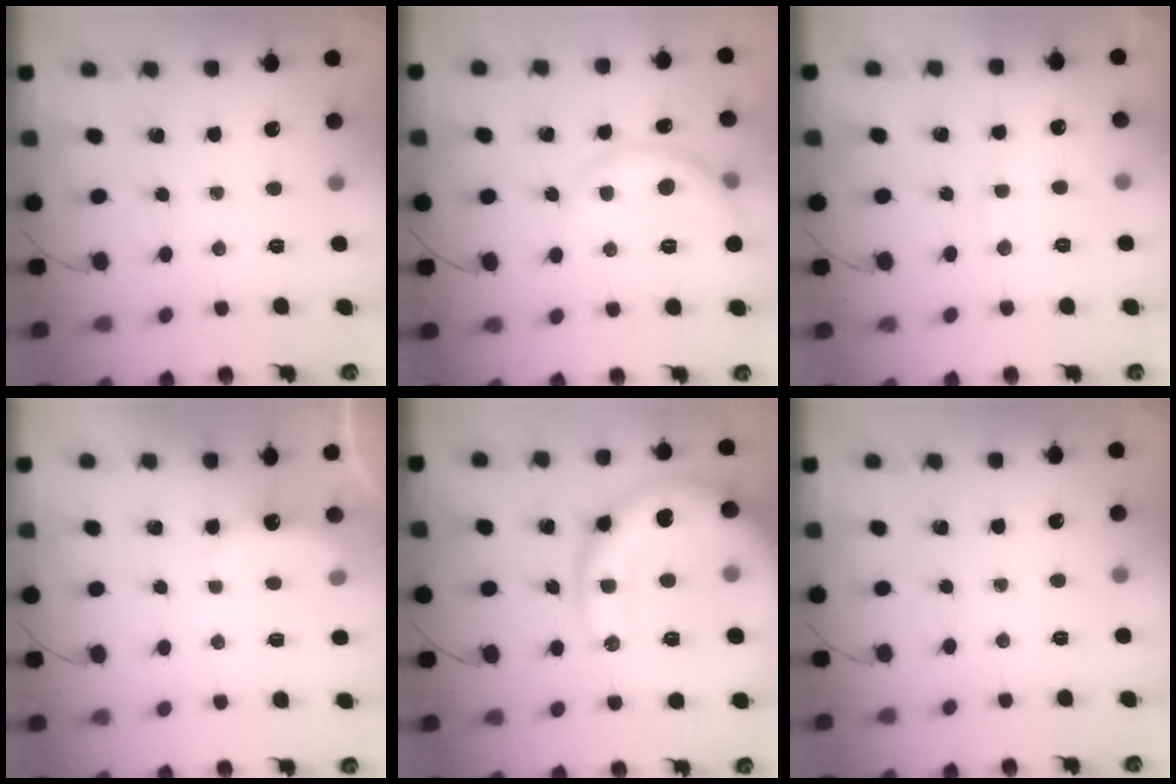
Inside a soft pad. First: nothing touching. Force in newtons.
{"total": 6.4, "press": 6.3, "slide": 0.8}
{"total": 7.4, "press": 7.3, "slide": 1.1}
{"total": 5.6, "press": 5.5, "slide": 1.1}
{"total": 18.3, "press": 18.2, "slide": 2.2}
{"total": 0.0}